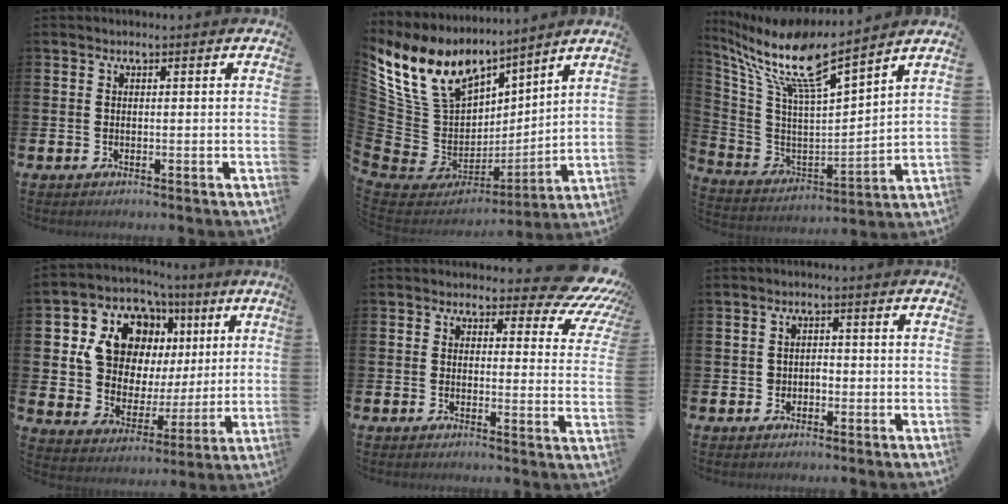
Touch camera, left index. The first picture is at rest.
{"total": 10.6, "force": [8.2, 6.3, 2.5], "torque": [-0.127, -0.069, 0.155]}
{"total": 11.2, "force": [8.9, 1.5, 6.5], "torque": [-0.166, -0.063, 0.145]}
{"total": 11.8, "force": [5.6, 8.7, 5.6], "torque": [-0.155, -0.025, 0.108]}
{"total": 5.5, "force": [4.7, 2.0, 2.1], "torque": [-0.021, -0.049, 0.075]}
{"total": 1.7, "force": [-0.5, 1.5, 0.7], "torque": [-0.007, 0.002, -0.015]}